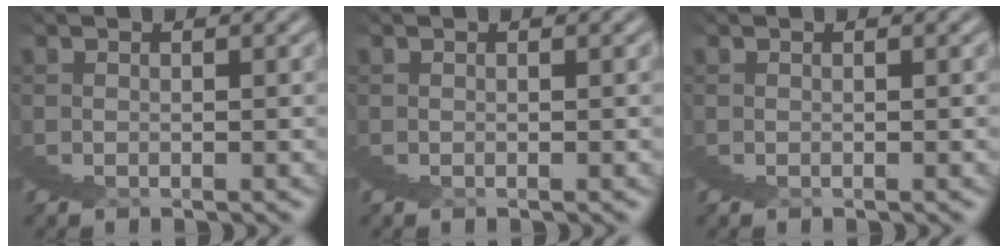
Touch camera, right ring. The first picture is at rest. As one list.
[{"total": 0.0}, {"total": 0.0}]